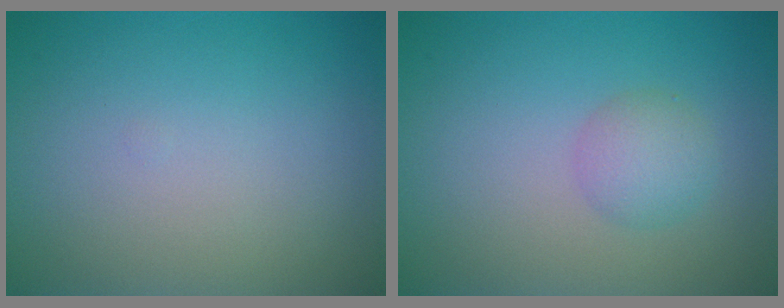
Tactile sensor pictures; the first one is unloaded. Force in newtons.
{"total": 2.2, "press": 2.2, "slide": 0.1}